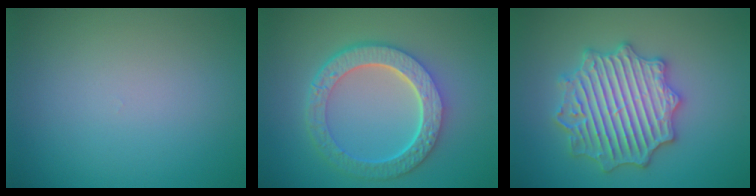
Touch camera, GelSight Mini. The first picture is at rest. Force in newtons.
{"total": 6.9, "press": 5.0, "slide": 4.7}
{"total": 6.6, "press": 6.5, "slide": 1.0}